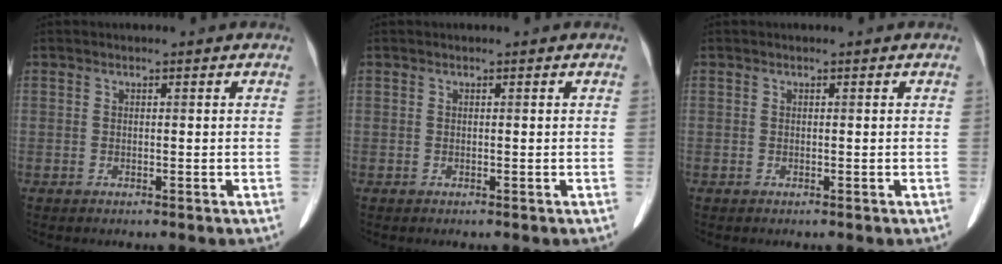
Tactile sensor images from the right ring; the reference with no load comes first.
{"total": 0.0}
{"total": 0.0}